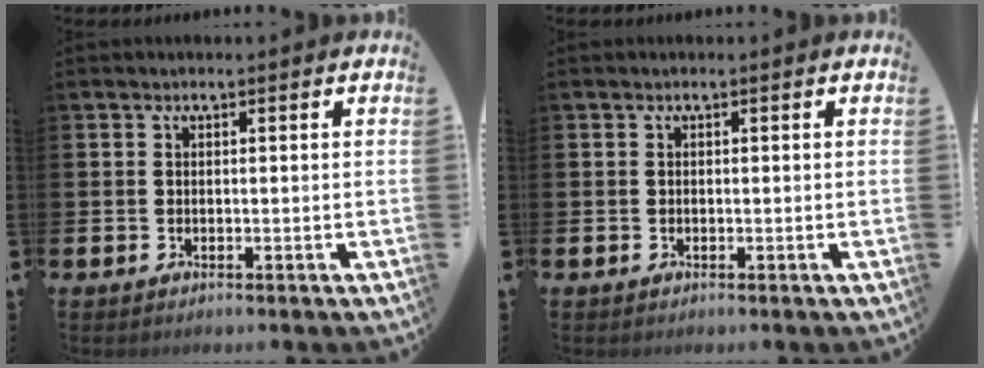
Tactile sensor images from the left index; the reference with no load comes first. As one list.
[{"total": 0.0}]